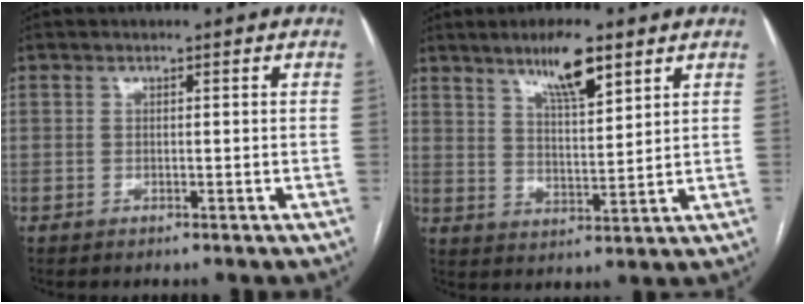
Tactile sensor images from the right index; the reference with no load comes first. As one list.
[{"total": 7.9, "force": [5.5, 1.5, 5.5], "torque": [-0.098, -0.003, 0.097]}]